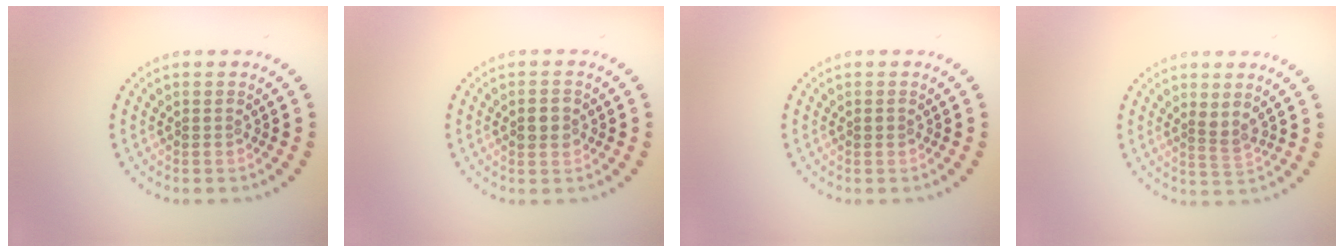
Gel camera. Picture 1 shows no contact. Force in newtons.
{"total": 2.3, "press": 2.3, "slide": 0.1}
{"total": 0.5, "press": 0.5, "slide": 0.1}
{"total": 1.7, "press": 1.2, "slide": 1.3}